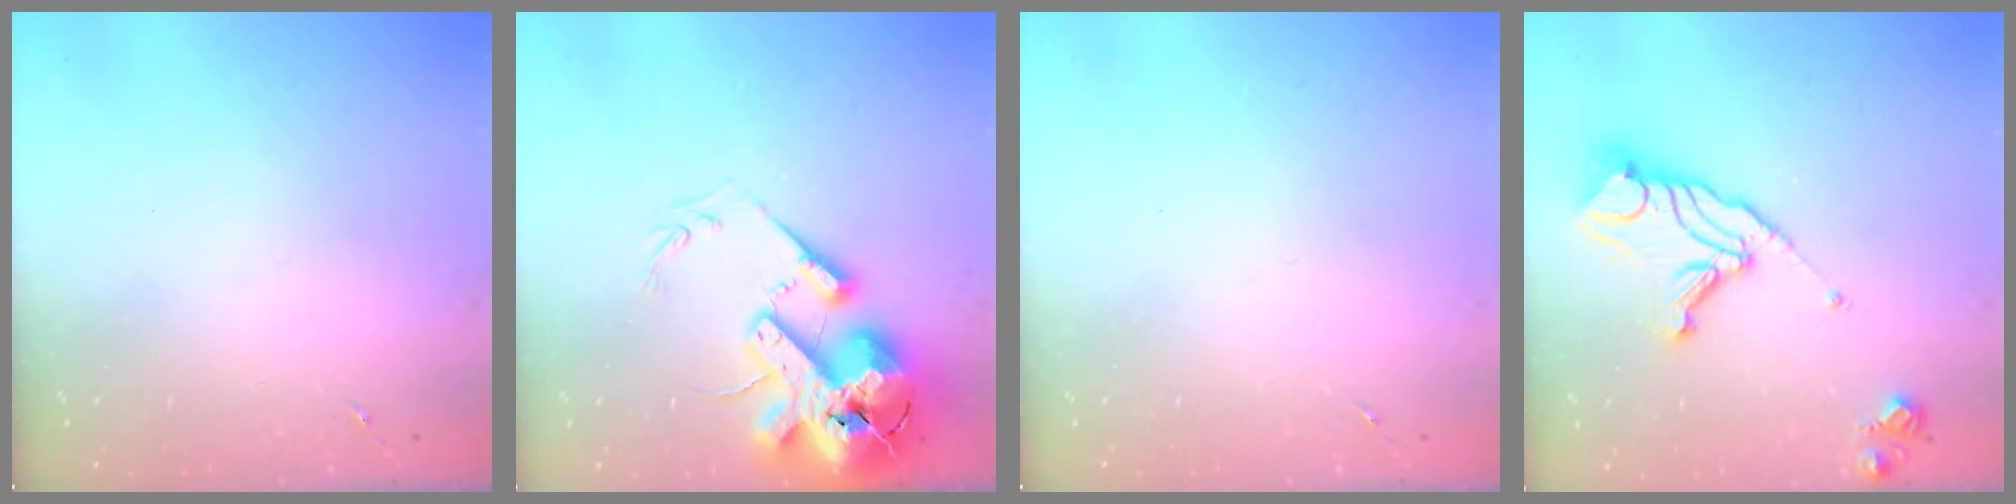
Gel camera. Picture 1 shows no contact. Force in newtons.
{"total": 23.0, "press": 22.7, "slide": 3.8}
{"total": 0.0}
{"total": 14.9, "press": 14.8, "slide": 1.5}